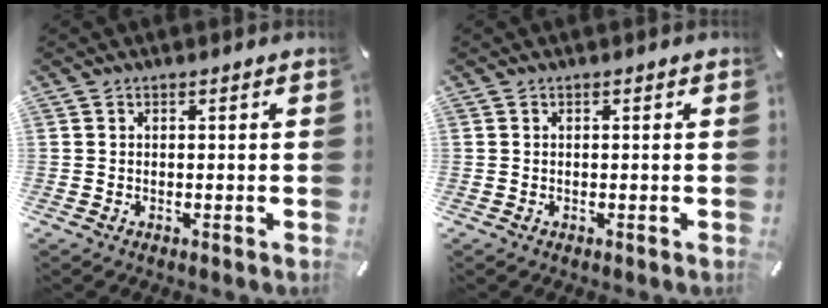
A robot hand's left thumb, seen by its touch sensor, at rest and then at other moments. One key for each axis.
{"total": 0.0}